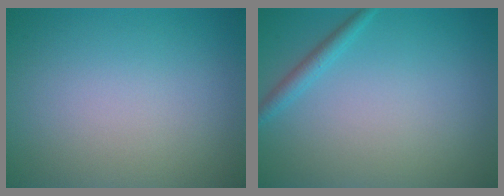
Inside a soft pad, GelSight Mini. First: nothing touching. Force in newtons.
{"total": 1.4, "press": 1.4, "slide": 0.1}